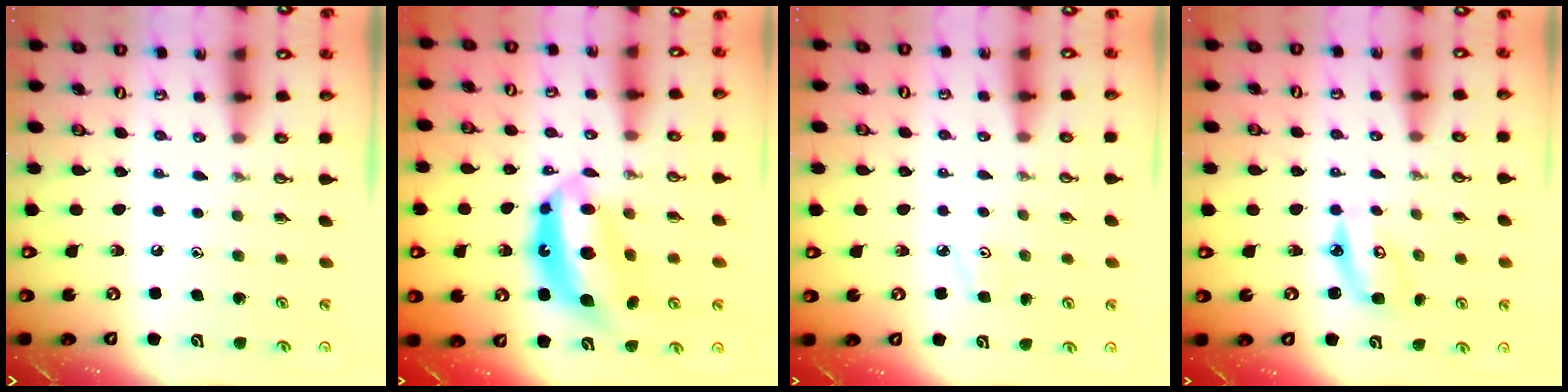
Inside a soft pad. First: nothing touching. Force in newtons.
{"total": 14.2, "press": 14.1, "slide": 1.2}
{"total": 3.9, "press": 3.8, "slide": 0.6}
{"total": 5.8, "press": 5.8, "slide": 0.4}